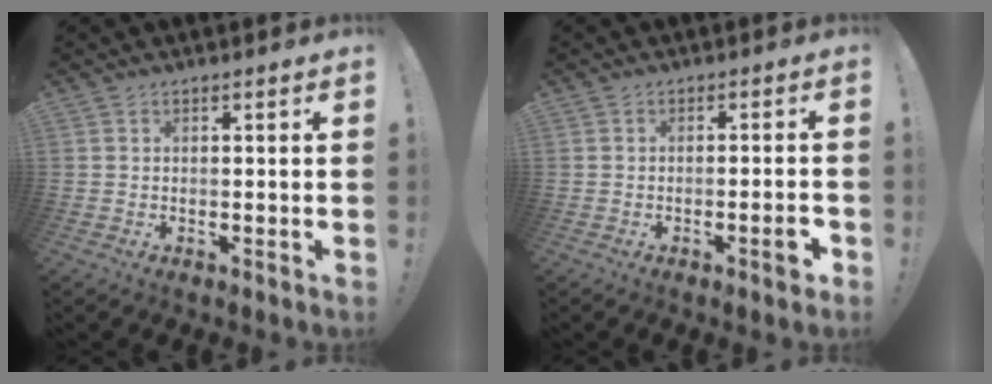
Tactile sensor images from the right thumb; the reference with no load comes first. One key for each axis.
{"total": 4.5, "fx": -2.1, "fy": 0.6, "fz": 4.0, "tx": -0.056, "ty": 0.005, "tz": -0.032}